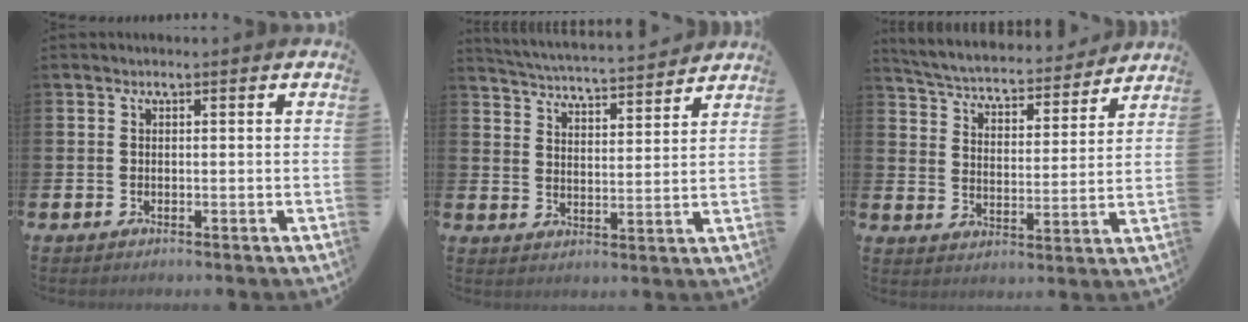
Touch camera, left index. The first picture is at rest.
{"total": 4.9, "force": [4.9, 0.1, 0.5], "torque": [-0.034, -0.040, 0.084]}
{"total": 4.8, "force": [4.6, 0.8, 0.8], "torque": [-0.043, -0.043, 0.073]}